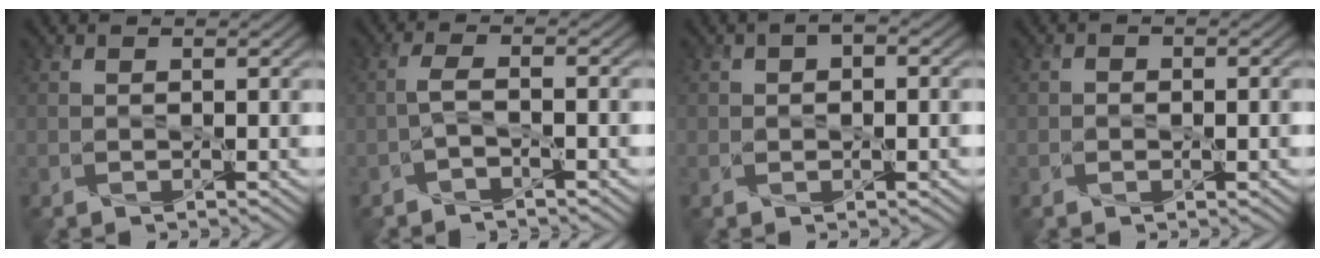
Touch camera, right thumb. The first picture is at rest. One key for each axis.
{"total": 2.0, "fx": -1.0, "fy": 0.5, "fz": 1.7, "tx": -0.039, "ty": 0.007, "tz": -0.027}
{"total": 2.5, "fx": 0.2, "fy": 1.4, "fz": 2.0, "tx": -0.029, "ty": 0.003, "tz": 0.001}
{"total": 1.3, "fx": -0.4, "fy": 1.0, "fz": 0.8, "tx": -0.008, "ty": -0.003, "tz": -0.007}